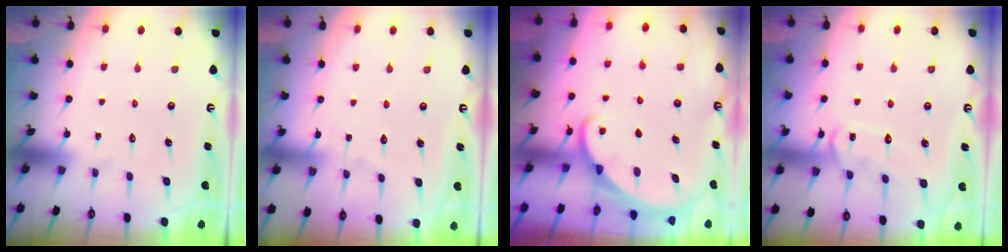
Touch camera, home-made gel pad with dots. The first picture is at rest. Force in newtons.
{"total": 1.7, "press": 1.7, "slide": 0.2}
{"total": 1.6, "press": 1.6, "slide": 0.1}
{"total": 11.1, "press": 11.0, "slide": 0.9}